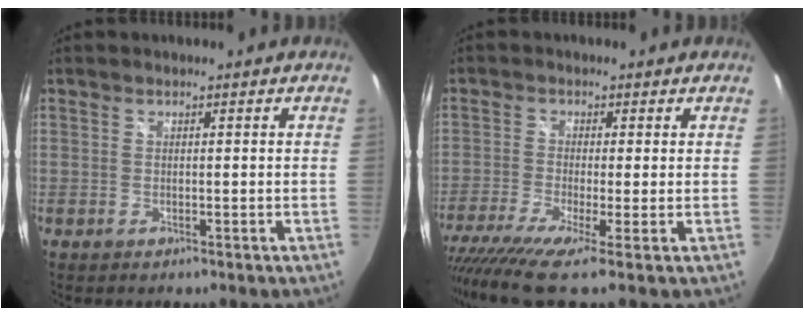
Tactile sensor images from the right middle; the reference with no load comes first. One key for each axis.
{"total": 10.5, "fx": -7.2, "fy": 0.1, "fz": 7.7, "tx": -0.173, "ty": -0.054, "tz": -0.134}